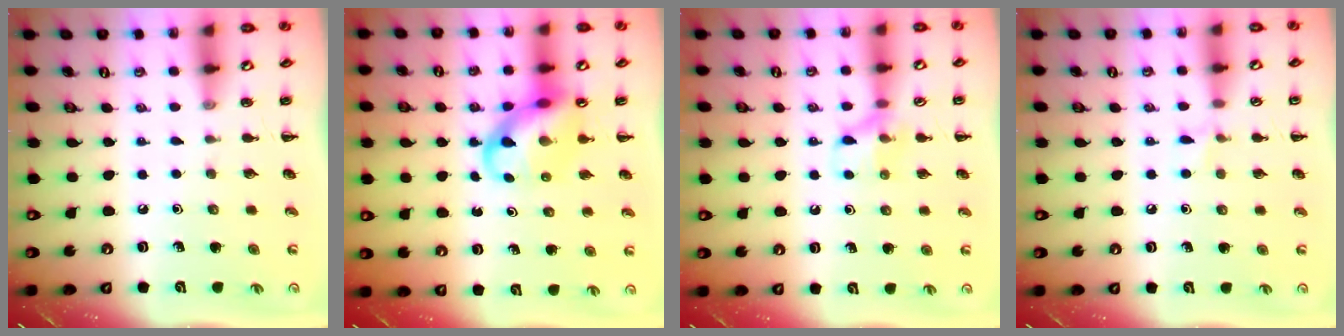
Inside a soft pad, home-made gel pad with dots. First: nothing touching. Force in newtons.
{"total": 10.6, "press": 10.1, "slide": 3.2}
{"total": 8.4, "press": 8.4, "slide": 0.6}
{"total": 3.7, "press": 3.5, "slide": 1.2}